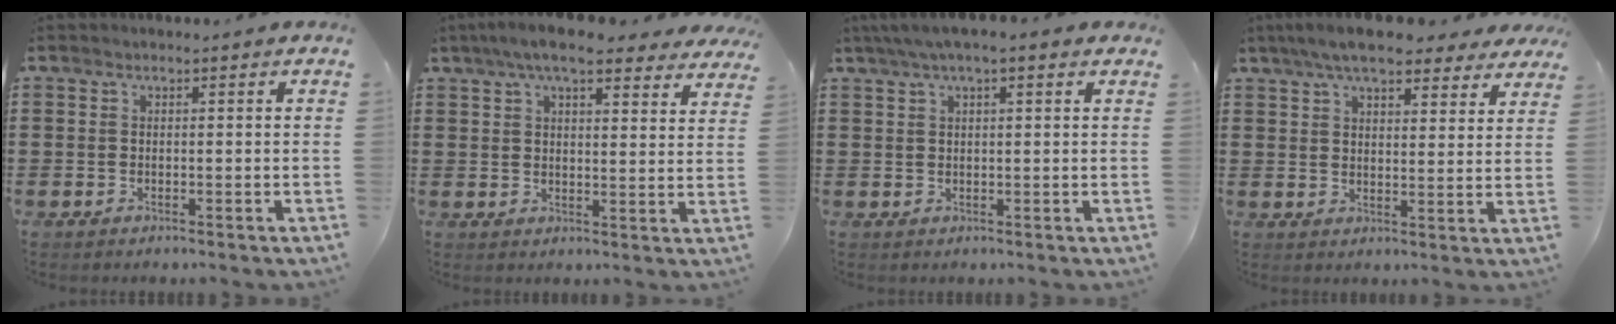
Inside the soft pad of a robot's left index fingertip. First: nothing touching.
{"total": 7.5, "force": [6.2, 1.3, 3.9], "torque": [-0.086, -0.011, 0.111]}
{"total": 3.3, "force": [1.8, 0.8, 2.6], "torque": [-0.052, 0.009, 0.031]}
{"total": 7.6, "force": [6.5, 1.6, 3.6], "torque": [-0.082, -0.011, 0.118]}